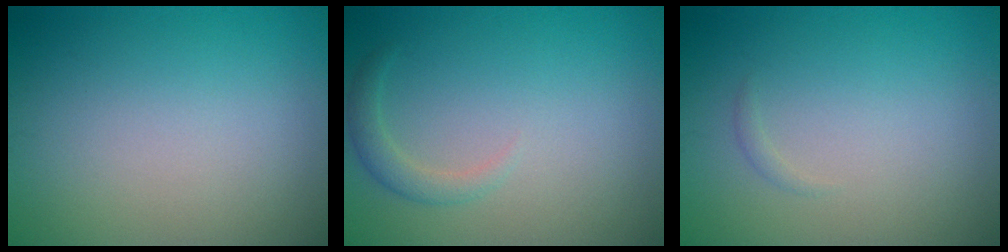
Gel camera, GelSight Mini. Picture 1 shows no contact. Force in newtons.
{"total": 1.5, "press": 1.5, "slide": 0.1}
{"total": 0.5, "press": 0.5, "slide": 0.0}